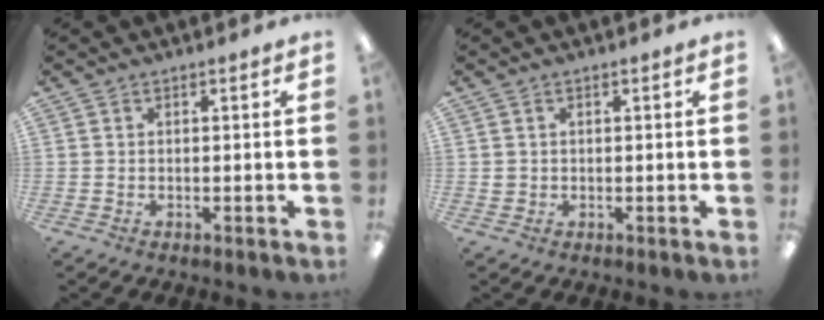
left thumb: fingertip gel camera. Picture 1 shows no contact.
{"total": 1.1, "force": [0.2, 1.1, 0.0], "torque": [-0.002, 0.004, 0.002]}